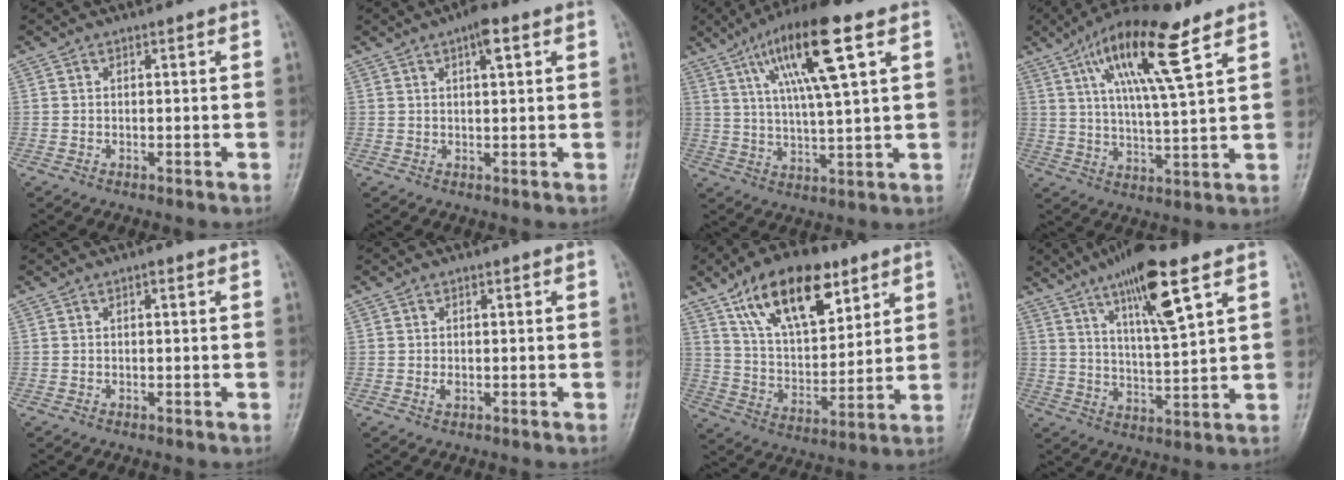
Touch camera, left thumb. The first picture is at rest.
{"total": 3.9, "force": [1.9, 1.1, 3.2], "torque": [-0.049, 0.000, 0.028]}
{"total": 15.8, "force": [6.9, 2.9, 13.9], "torque": [-0.253, -0.009, 0.123]}
{"total": 15.9, "force": [8.4, 3.6, 13.0], "torque": [-0.221, -0.020, 0.146]}
{"total": 0.7, "force": [0.3, 0.2, 0.6], "torque": [-0.010, 0.002, 0.002]}
{"total": 1.4, "force": [0.0, 0.8, 1.2], "torque": [-0.019, -0.001, 0.002]}
{"total": 19.0, "force": [10.8, 9.1, 12.7], "torque": [-0.168, -0.044, 0.192]}
{"total": 14.0, "force": [7.9, 2.7, 11.3], "torque": [-0.188, -0.033, 0.136]}